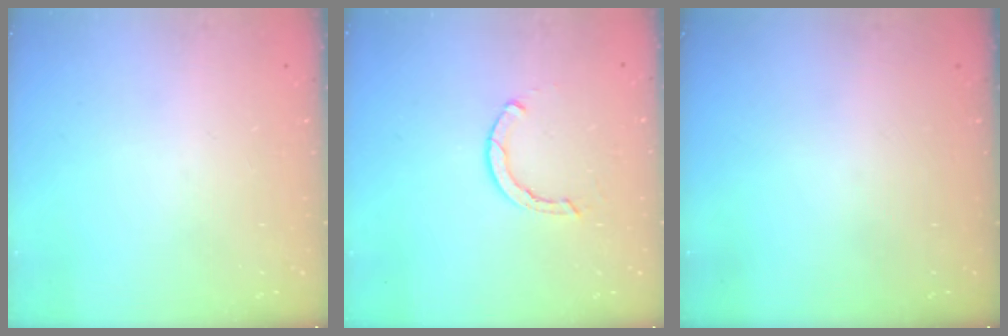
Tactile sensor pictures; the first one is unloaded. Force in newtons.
{"total": 2.3, "press": 2.3, "slide": 0.1}
{"total": 0.0}